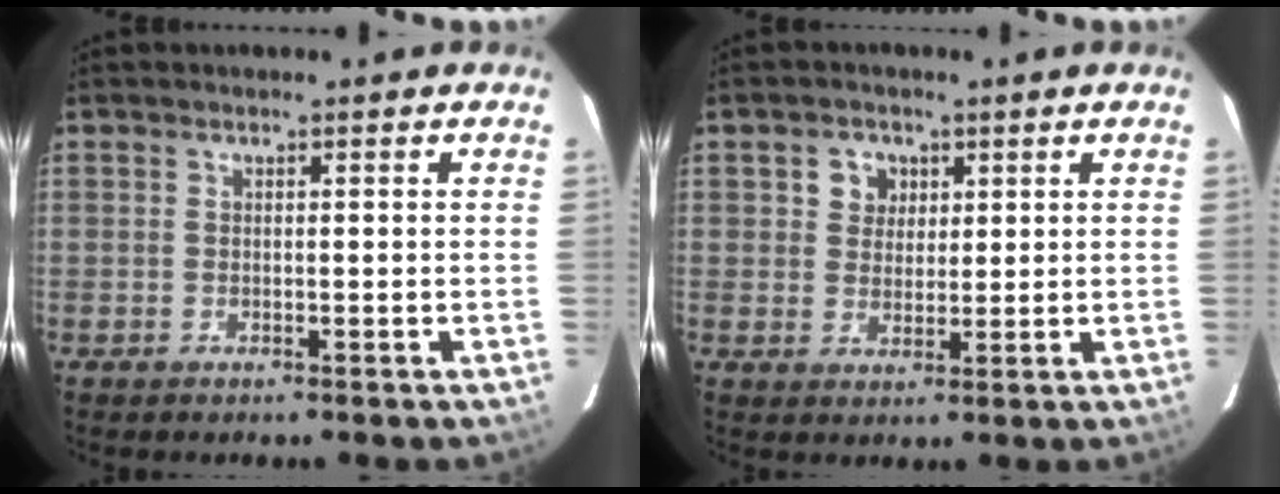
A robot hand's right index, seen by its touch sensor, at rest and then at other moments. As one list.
[{"total": 4.2, "force": [1.5, 3.8, 1.0], "torque": [-0.010, 0.014, 0.029]}]